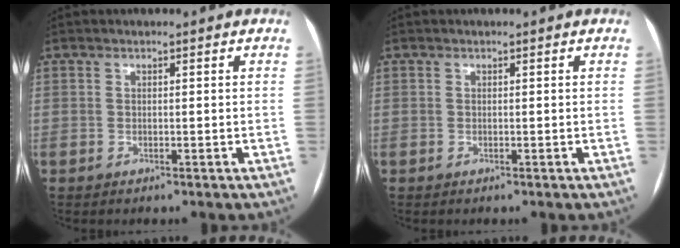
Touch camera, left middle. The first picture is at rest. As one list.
[{"total": 0.0}]